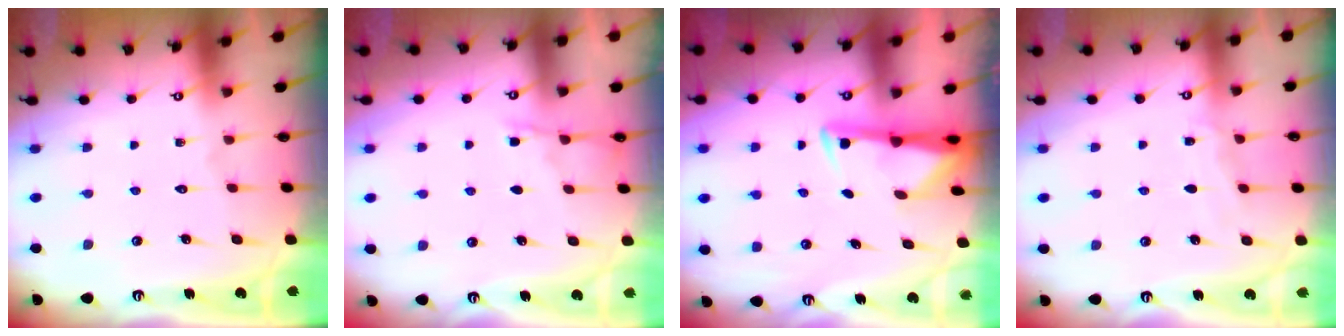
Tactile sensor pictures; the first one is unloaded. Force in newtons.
{"total": 5.5, "press": 5.5, "slide": 0.6}
{"total": 2.8, "press": 2.7, "slide": 0.5}
{"total": 4.7, "press": 4.6, "slide": 0.6}